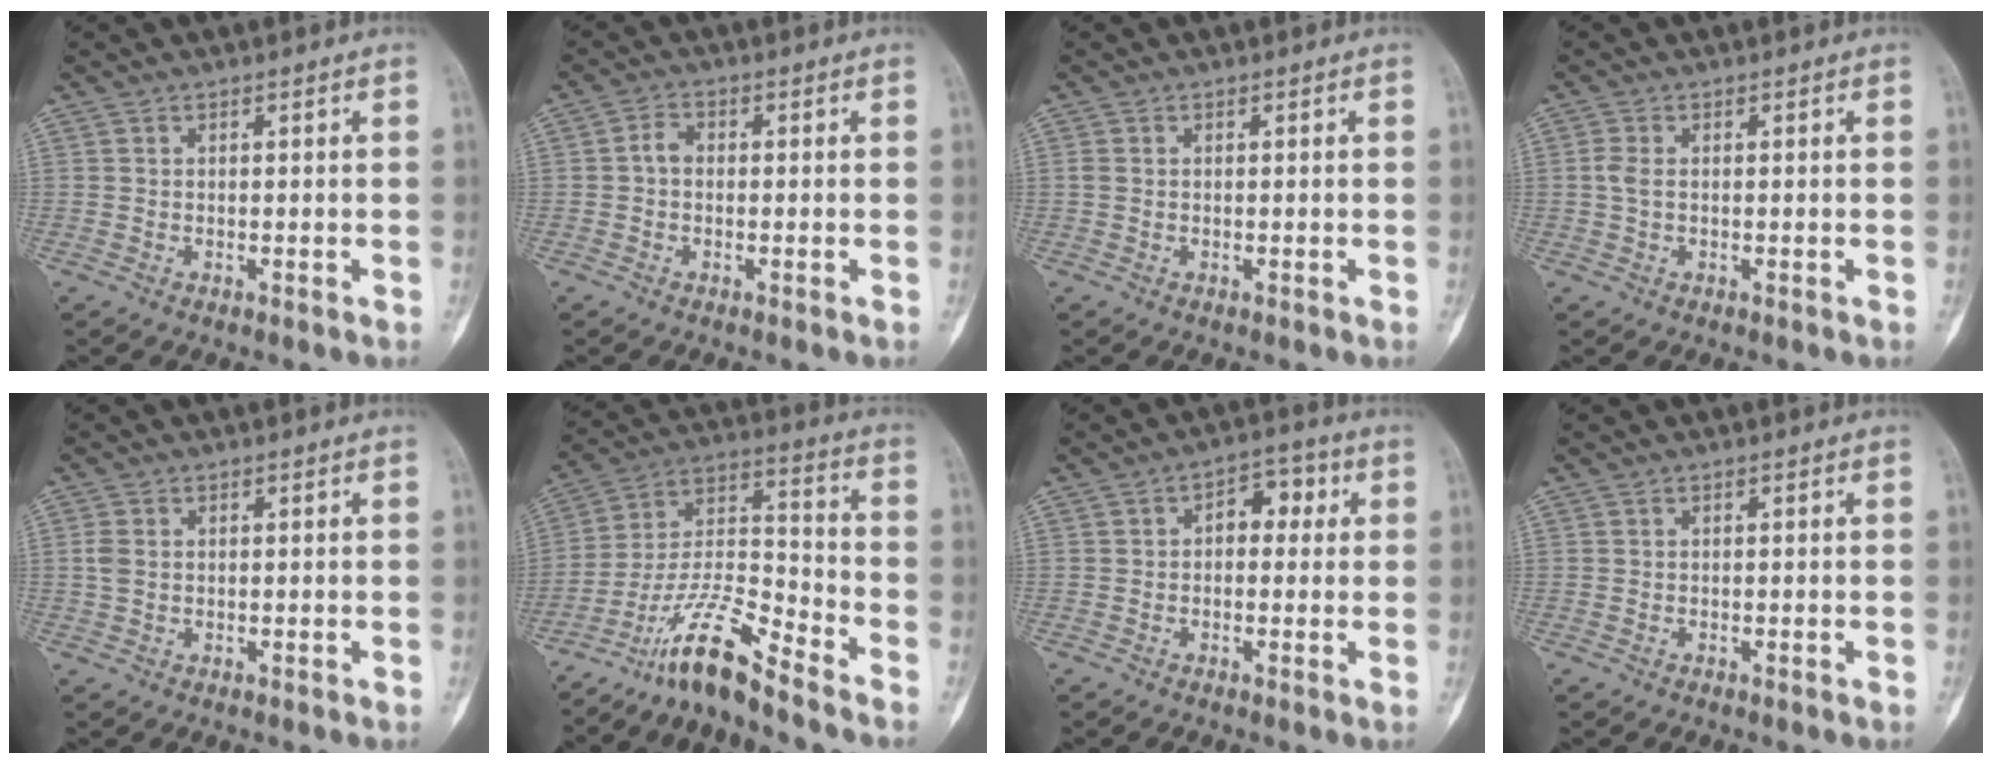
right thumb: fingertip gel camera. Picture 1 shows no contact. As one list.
[{"total": 2.5, "force": [-0.2, 1.8, 1.7], "torque": [-0.024, 0.009, -0.012]}, {"total": 0.7, "force": [0.0, 0.5, 0.5], "torque": [-0.017, -0.001, -0.001]}, {"total": 1.9, "force": [0.0, 1.0, 1.6], "torque": [-0.042, 0.001, -0.002]}, {"total": 1.9, "force": [0.1, 1.4, 1.3], "torque": [-0.037, 0.002, 0.002]}, {"total": 12.8, "force": [-10.4, 1.7, 7.3], "torque": [-0.146, 0.087, -0.200]}, {"total": 5.9, "force": [1.0, 3.8, 4.4], "torque": [-0.026, 0.018, 0.004]}, {"total": 0.0}]